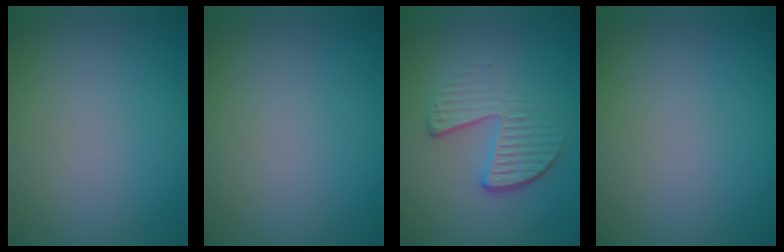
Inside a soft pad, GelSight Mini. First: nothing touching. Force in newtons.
{"total": 0.0}
{"total": 4.0, "press": 2.7, "slide": 2.9}
{"total": 0.0}